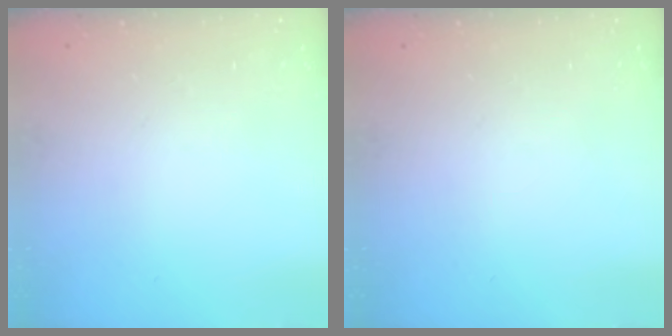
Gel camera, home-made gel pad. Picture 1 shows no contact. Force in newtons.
{"total": 0.0}